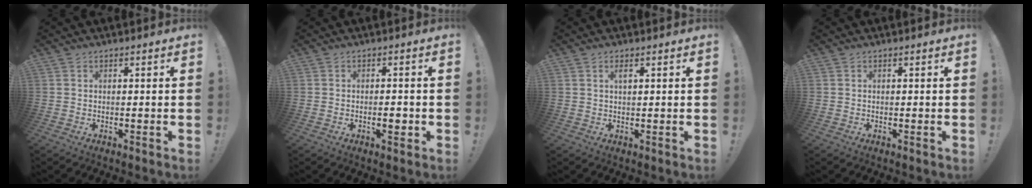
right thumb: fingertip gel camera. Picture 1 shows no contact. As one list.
[{"total": 3.2, "force": [-1.0, 1.1, 2.8], "torque": [-0.031, 0.000, -0.020]}, {"total": 1.8, "force": [0.8, 0.6, 1.5], "torque": [-0.031, 0.003, 0.012]}, {"total": 0.0}]